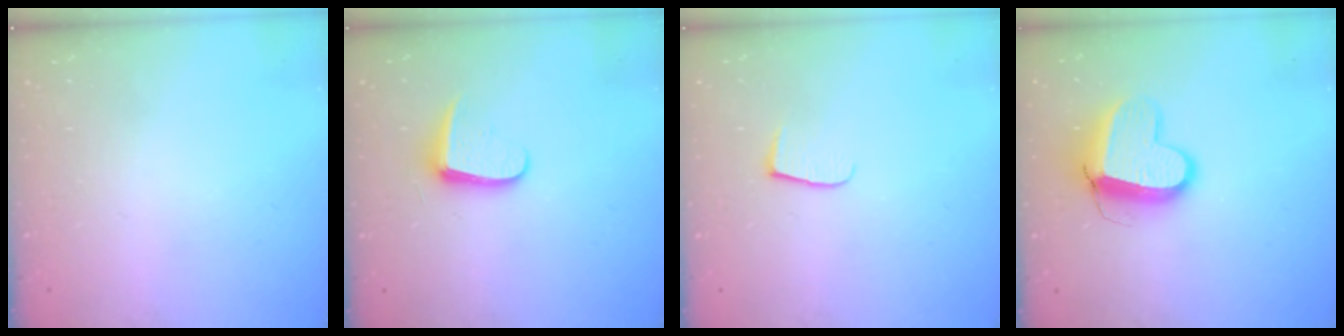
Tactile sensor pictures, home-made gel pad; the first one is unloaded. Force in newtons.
{"total": 8.9, "press": 8.8, "slide": 0.8}
{"total": 6.2, "press": 6.1, "slide": 0.6}
{"total": 10.7, "press": 10.6, "slide": 1.3}